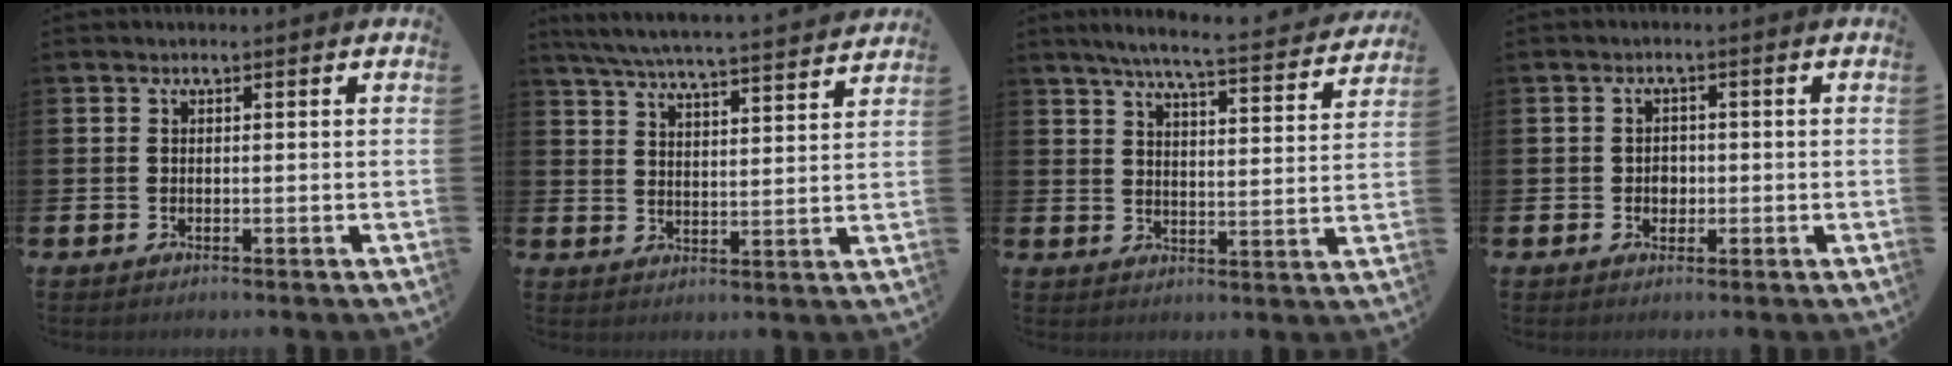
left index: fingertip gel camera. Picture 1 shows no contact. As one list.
[{"total": 6.5, "force": [6.3, 0.1, 1.8], "torque": [-0.047, -0.050, 0.107]}, {"total": 6.5, "force": [6.0, 0.2, 2.7], "torque": [-0.053, -0.045, 0.096]}, {"total": 1.8, "force": [-0.1, 1.6, 0.8], "torque": [0.006, -0.001, -0.010]}]